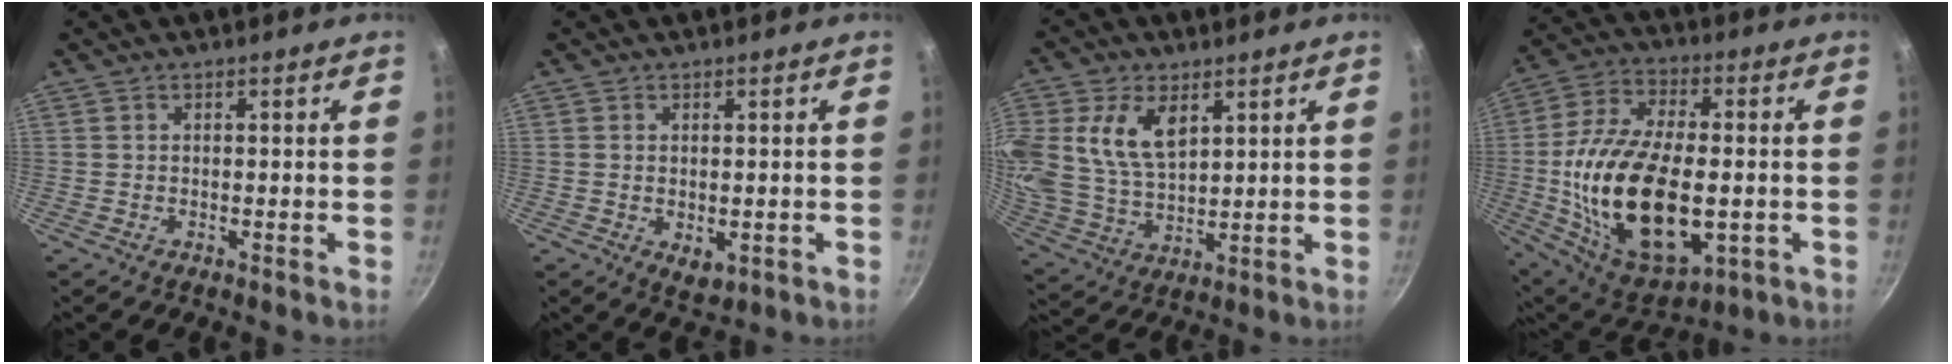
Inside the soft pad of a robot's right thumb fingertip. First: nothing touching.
{"total": 3.9, "force": [-0.6, 2.3, 3.0], "torque": [-0.045, -0.014, -0.005]}
{"total": 14.7, "force": [5.2, 9.3, 10.1], "torque": [-0.201, -0.023, 0.108]}
{"total": 26.5, "force": [-3.1, 14.3, 22.1], "torque": [-0.409, 0.010, -0.041]}